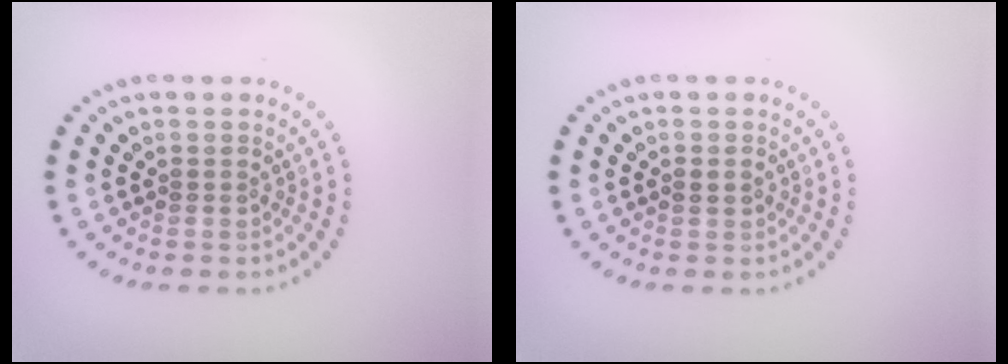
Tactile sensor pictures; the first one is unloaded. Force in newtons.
{"total": 0.9, "press": 0.9, "slide": 0.3}